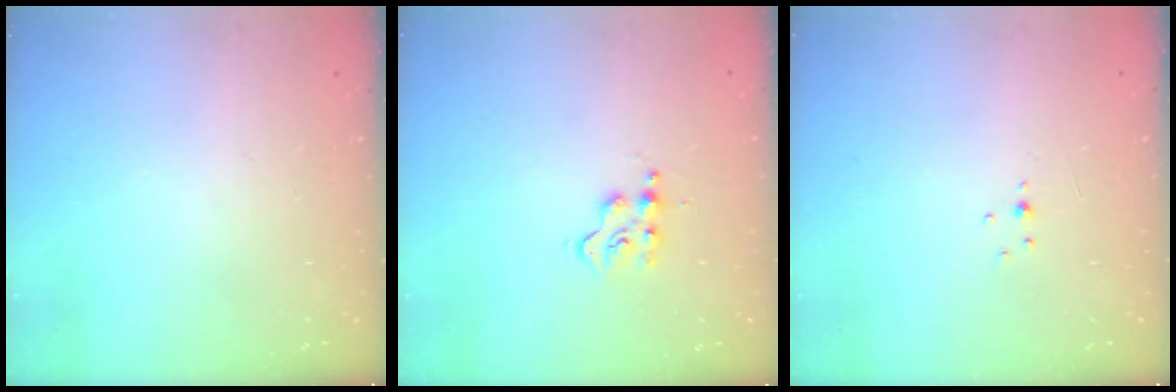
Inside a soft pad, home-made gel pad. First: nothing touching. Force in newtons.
{"total": 3.6, "press": 3.5, "slide": 0.4}
{"total": 1.5, "press": 1.5, "slide": 0.3}